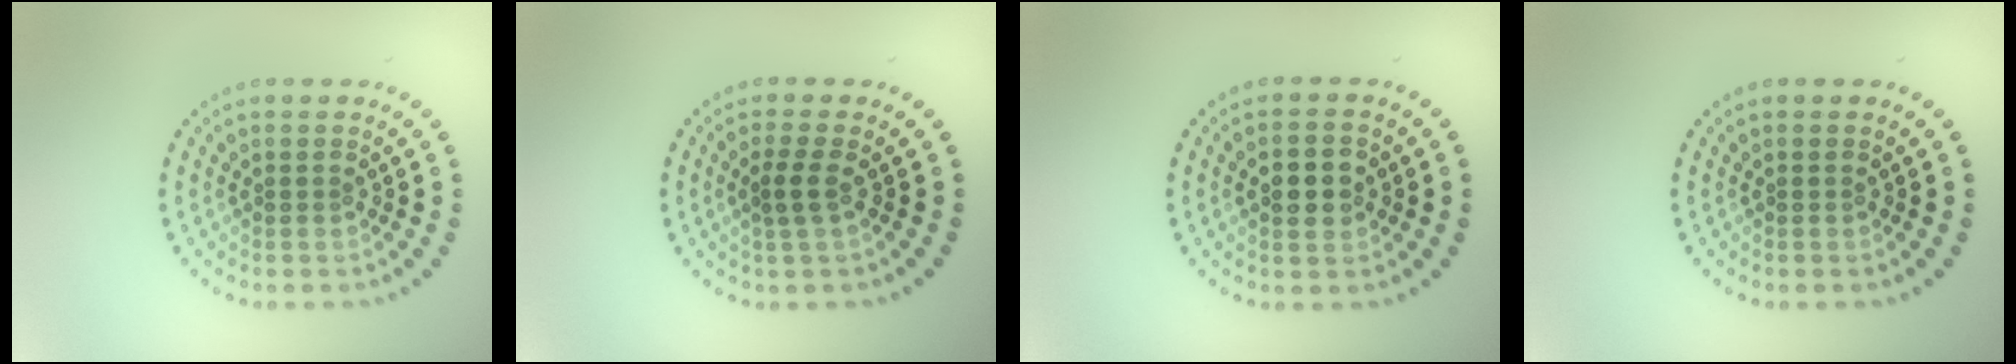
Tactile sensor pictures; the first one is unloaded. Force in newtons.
{"total": 1.4, "press": 1.2, "slide": 0.9}
{"total": 2.9, "press": 2.9, "slide": 0.2}
{"total": 0.0}